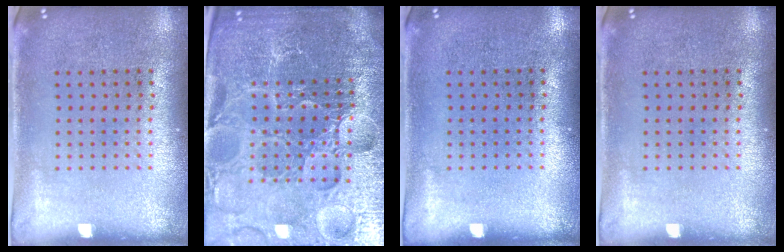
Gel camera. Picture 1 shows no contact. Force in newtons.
{"total": 6.2, "press": 5.6, "slide": 2.8}
{"total": 0.0}
{"total": 0.0}